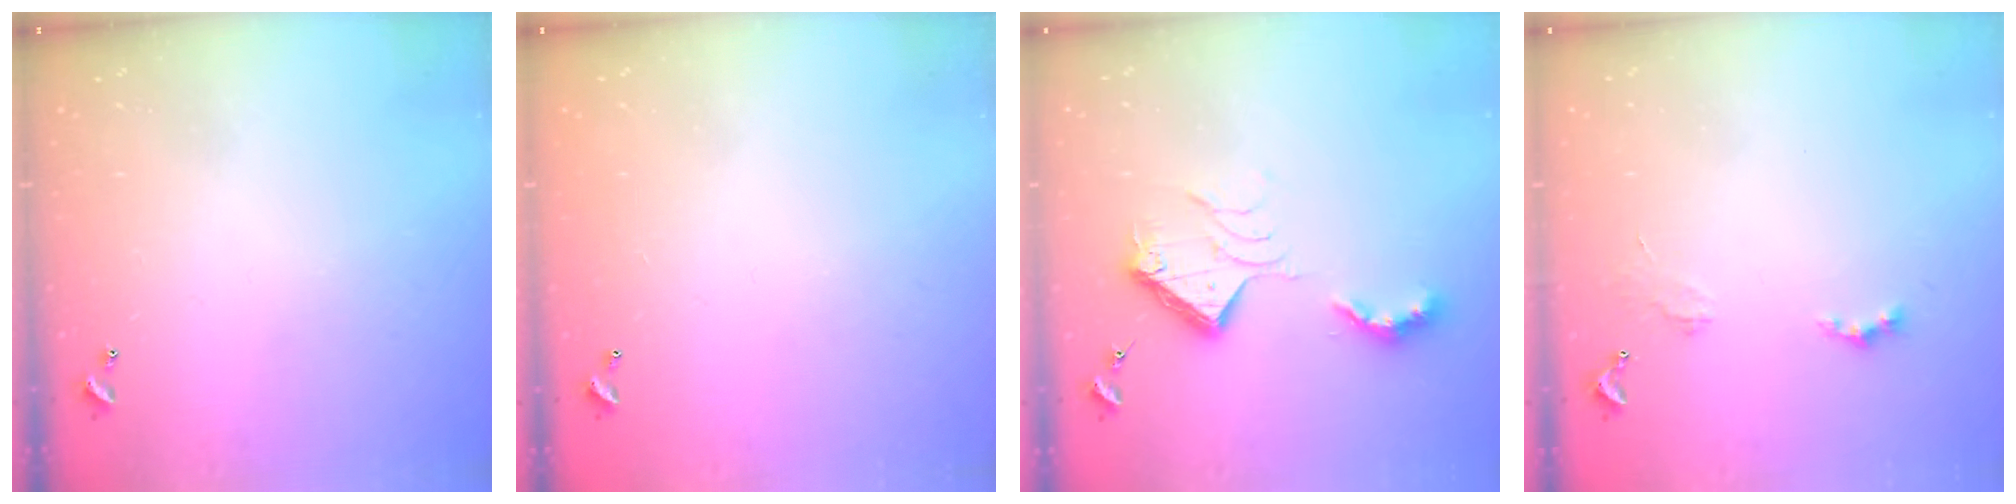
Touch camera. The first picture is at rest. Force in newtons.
{"total": 3.0, "press": 3.0, "slide": 0.1}
{"total": 12.0, "press": 12.0, "slide": 0.0}
{"total": 1.5, "press": 1.5, "slide": 0.5}